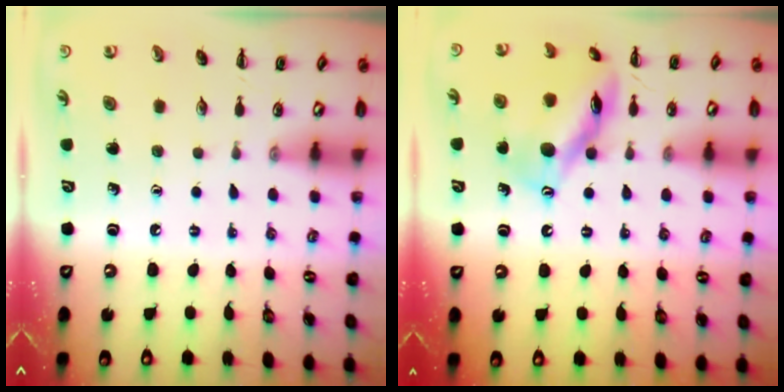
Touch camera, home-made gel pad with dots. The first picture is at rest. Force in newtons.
{"total": 15.7, "press": 15.7, "slide": 1.0}